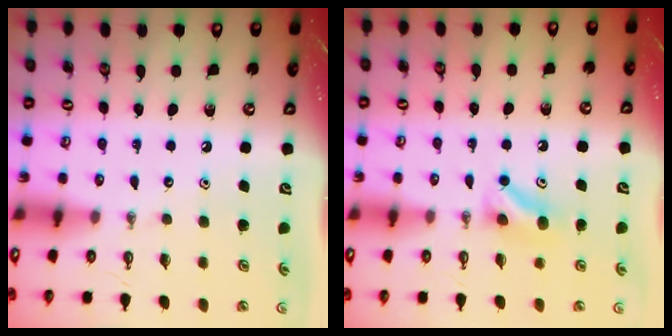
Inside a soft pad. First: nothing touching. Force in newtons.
{"total": 5.0, "press": 4.8, "slide": 1.4}